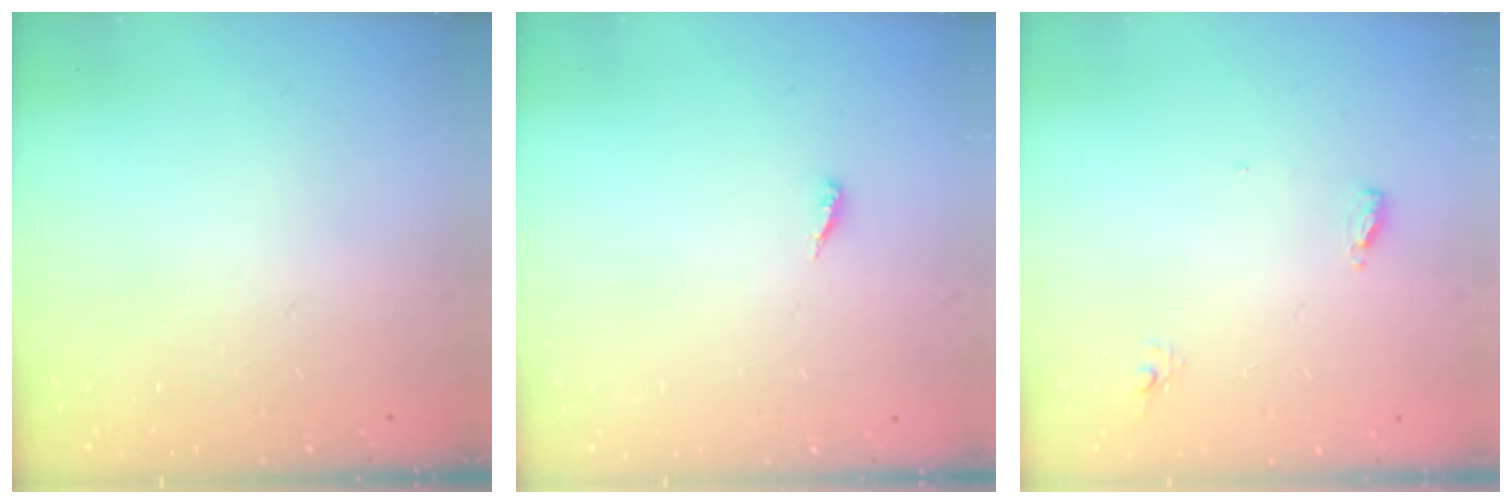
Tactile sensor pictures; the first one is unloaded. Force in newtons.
{"total": 3.0, "press": 3.0, "slide": 0.2}
{"total": 4.7, "press": 4.5, "slide": 1.1}